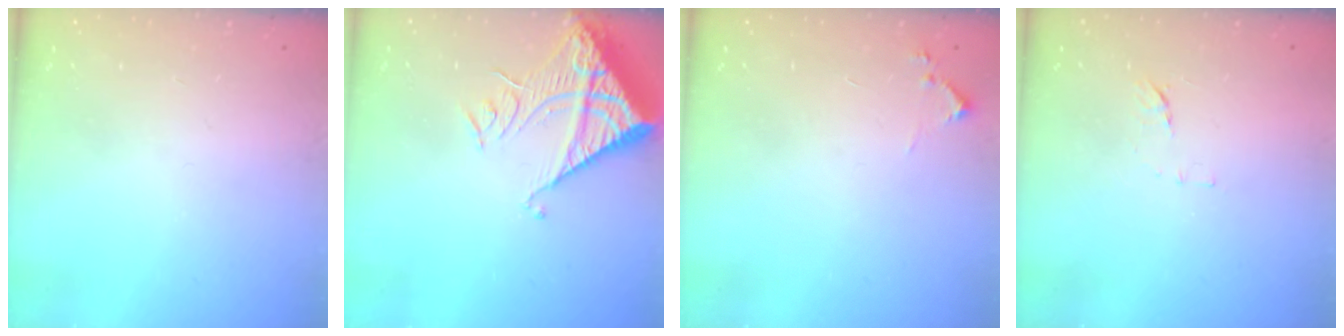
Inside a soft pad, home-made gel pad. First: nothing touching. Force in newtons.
{"total": 13.1, "press": 13.0, "slide": 1.7}
{"total": 5.7, "press": 5.7, "slide": 0.6}
{"total": 7.7, "press": 7.7, "slide": 0.5}